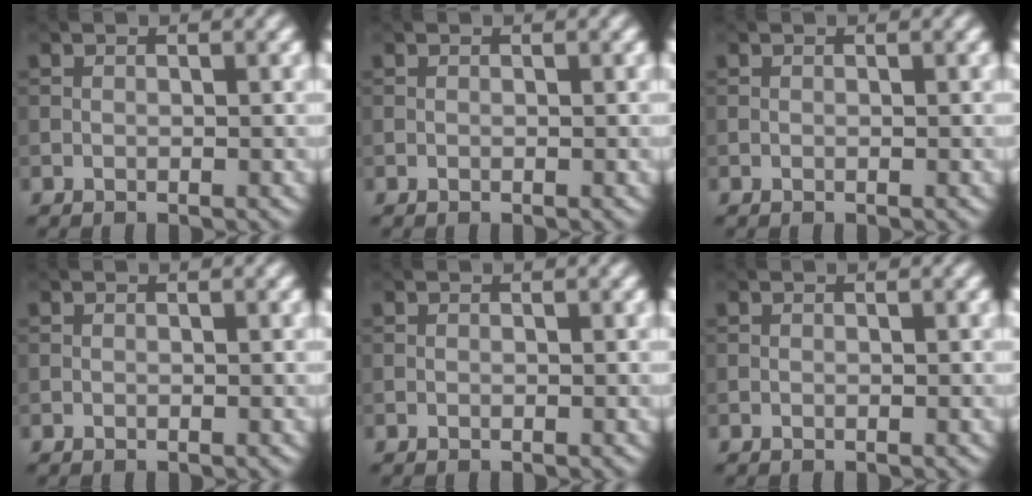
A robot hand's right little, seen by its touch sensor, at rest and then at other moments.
{"total": 0.0}
{"total": 0.0}
{"total": 0.0}
{"total": 0.0}
{"total": 0.0}